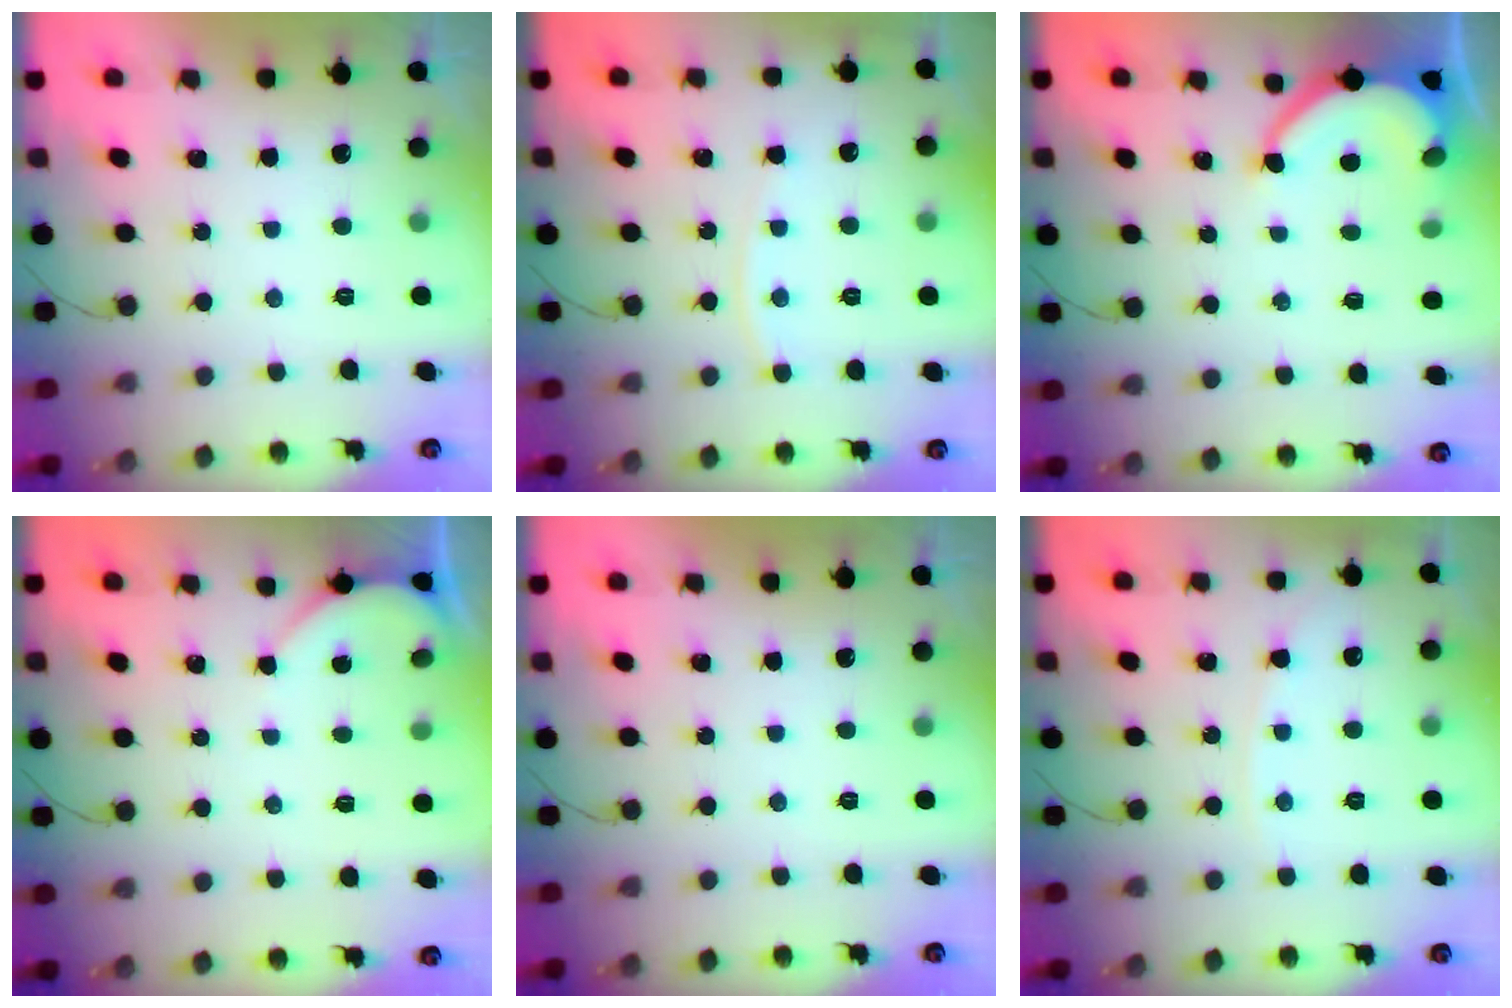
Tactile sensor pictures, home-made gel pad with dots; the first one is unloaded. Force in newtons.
{"total": 5.7, "press": 5.6, "slide": 0.9}
{"total": 7.5, "press": 7.5, "slide": 0.6}
{"total": 2.2, "press": 2.2, "slide": 0.3}
{"total": 0.0}
{"total": 5.6, "press": 5.6, "slide": 0.8}